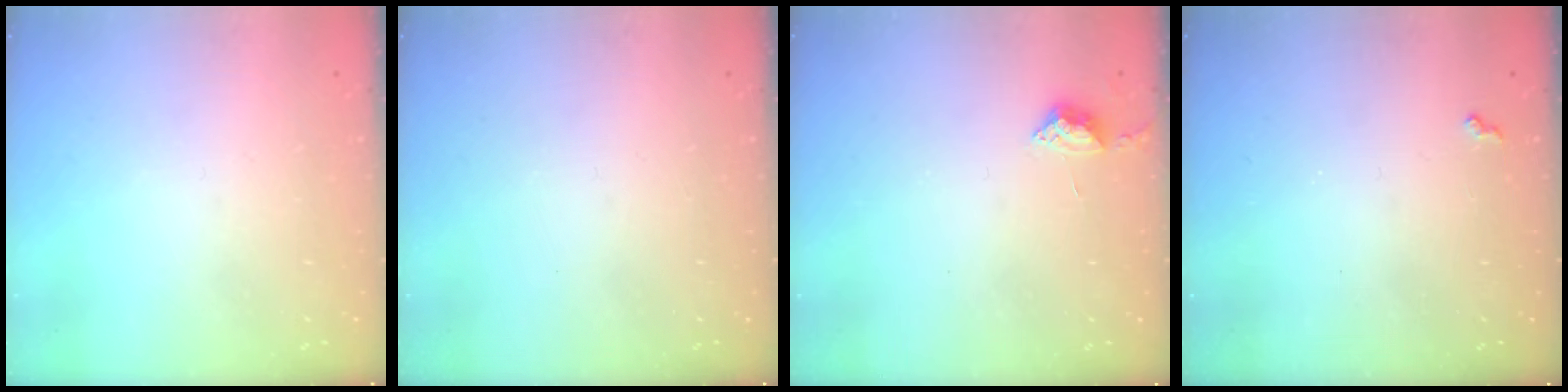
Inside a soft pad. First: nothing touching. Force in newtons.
{"total": 0.0}
{"total": 3.7, "press": 3.7, "slide": 0.5}
{"total": 3.9, "press": 3.9, "slide": 0.6}